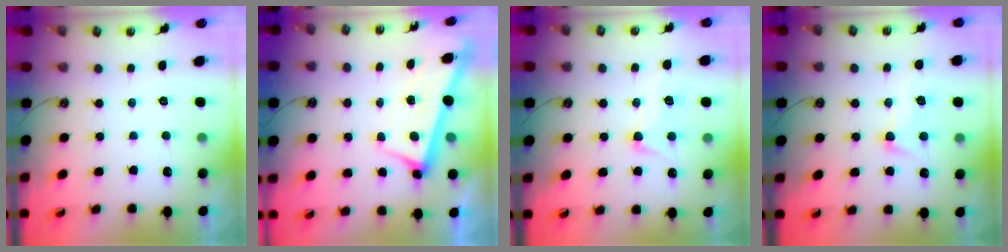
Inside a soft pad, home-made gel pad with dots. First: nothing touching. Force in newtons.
{"total": 2.8, "press": 2.8, "slide": 0.3}
{"total": 7.2, "press": 7.1, "slide": 1.1}
{"total": 7.2, "press": 7.1, "slide": 1.1}